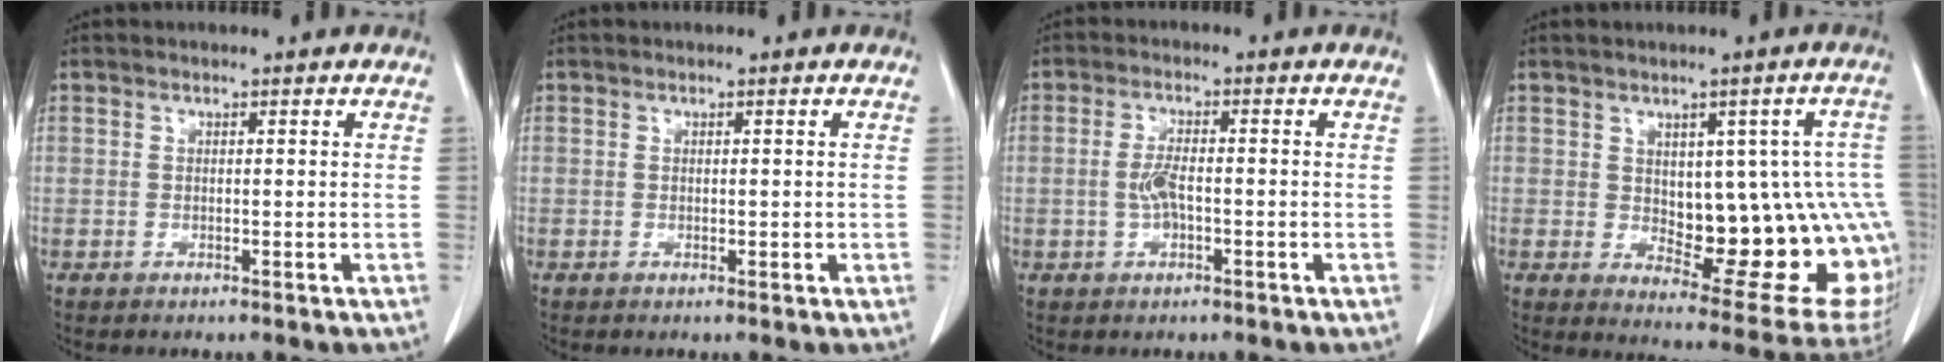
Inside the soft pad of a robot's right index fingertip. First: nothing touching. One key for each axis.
{"total": 0.6, "fx": 0.0, "fy": 0.4, "fz": 0.5, "tx": -0.007, "ty": -0.001, "tz": 0.002}
{"total": 3.3, "fx": -0.6, "fy": 1.0, "fz": 3.1, "tx": -0.069, "ty": 0.003, "tz": -0.011}
{"total": 17.5, "fx": -0.6, "fy": 6.8, "fz": 16.1, "tx": -0.144, "ty": 0.017, "tz": 0.020}